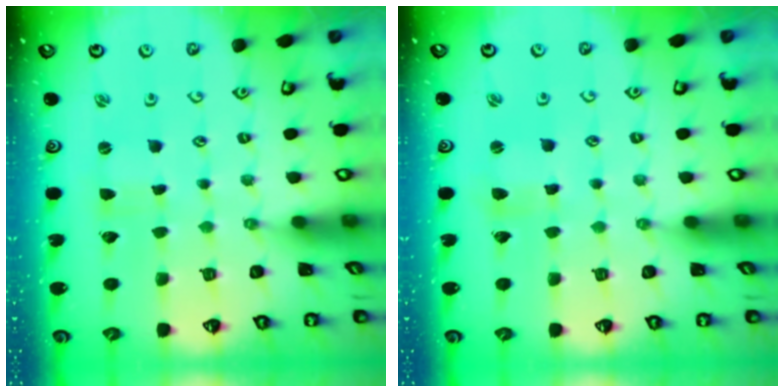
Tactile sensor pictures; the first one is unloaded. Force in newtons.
{"total": 2.1, "press": 2.1, "slide": 0.3}